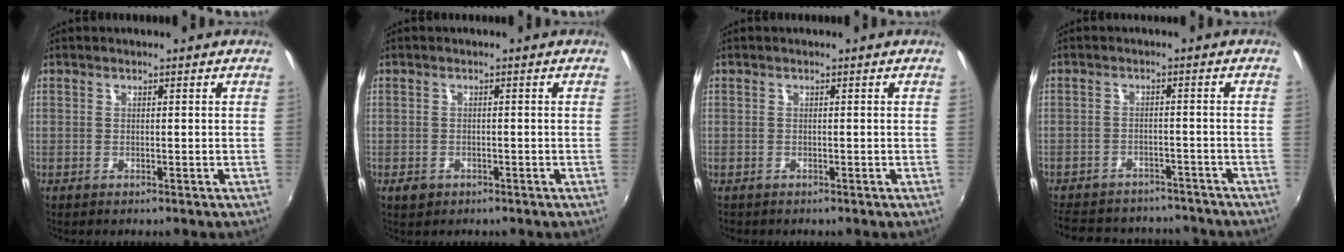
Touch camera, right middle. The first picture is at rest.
{"total": 2.1, "force": [-1.1, 1.5, 0.8], "torque": [-0.017, -0.002, -0.016]}
{"total": 0.8, "force": [-0.4, 0.7, -0.1], "torque": [-0.001, 0.000, -0.005]}
{"total": 16.9, "force": [-14.5, 6.7, 5.8], "torque": [-0.134, 0.014, -0.191]}